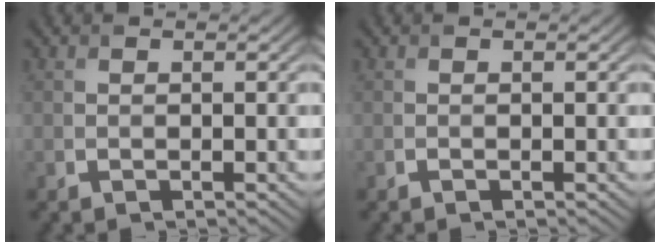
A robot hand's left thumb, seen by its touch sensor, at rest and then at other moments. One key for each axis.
{"total": 0.0}